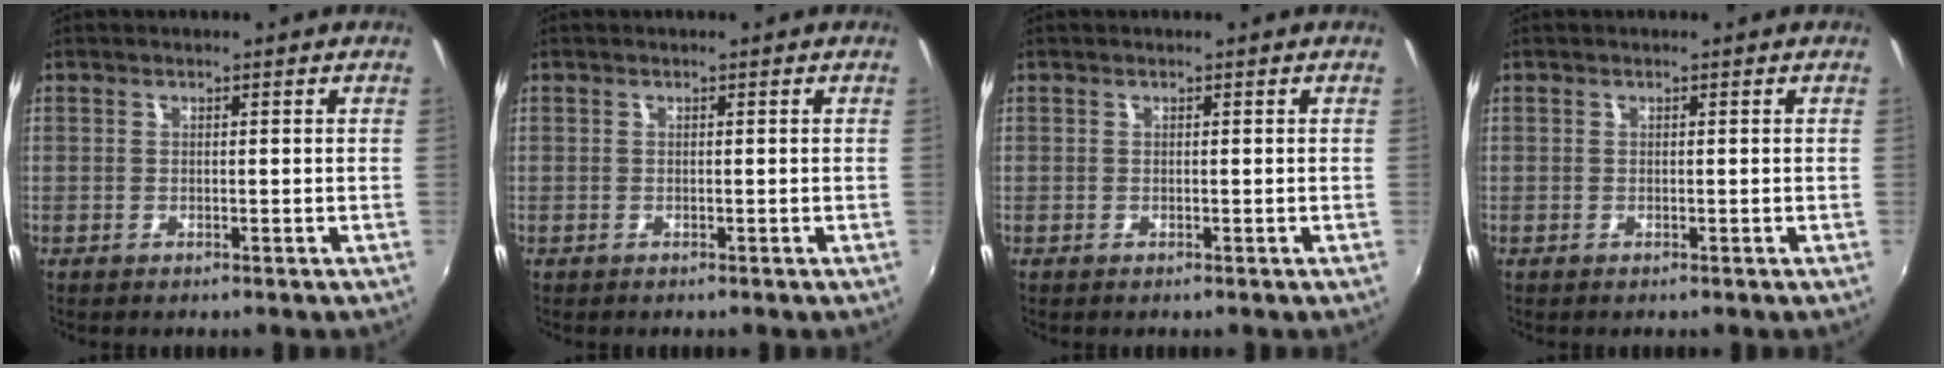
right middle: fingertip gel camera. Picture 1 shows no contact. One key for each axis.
{"total": 0.0}
{"total": 0.0}
{"total": 0.0}